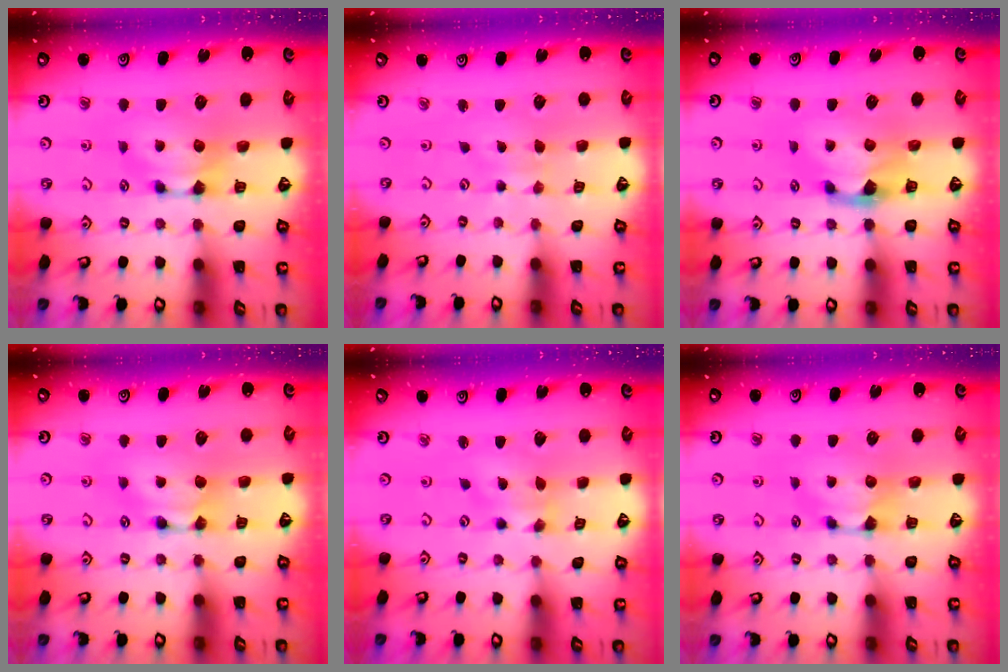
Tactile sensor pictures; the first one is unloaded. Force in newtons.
{"total": 3.6, "press": 3.6, "slide": 0.1}
{"total": 1.5, "press": 1.2, "slide": 0.9}
{"total": 1.6, "press": 1.6, "slide": 0.2}
{"total": 1.3, "press": 0.6, "slide": 1.2}
{"total": 0.0}